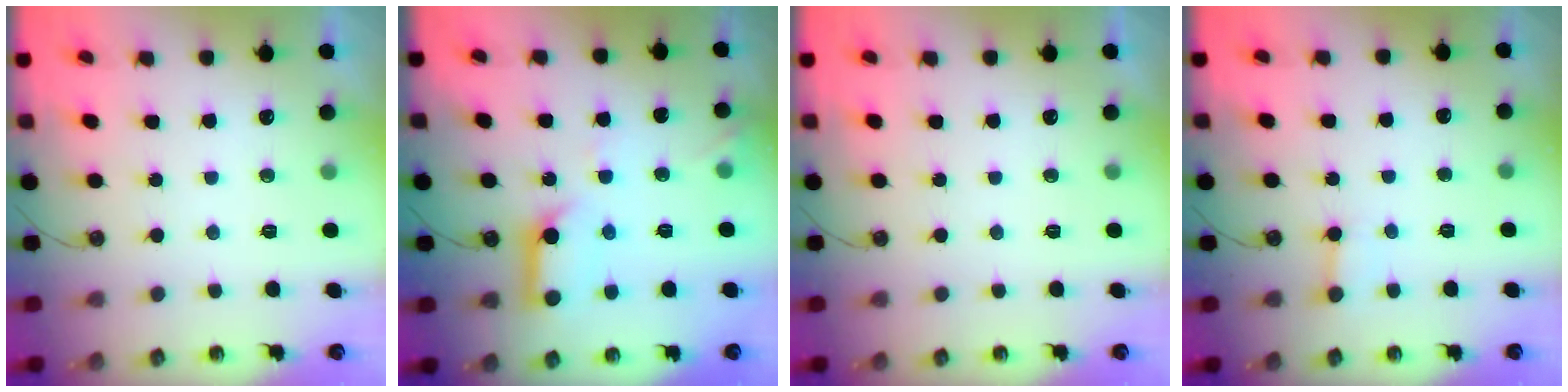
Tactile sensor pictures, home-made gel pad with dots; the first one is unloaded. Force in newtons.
{"total": 11.9, "press": 11.8, "slide": 1.3}
{"total": 0.0}
{"total": 2.4, "press": 2.4, "slide": 0.4}